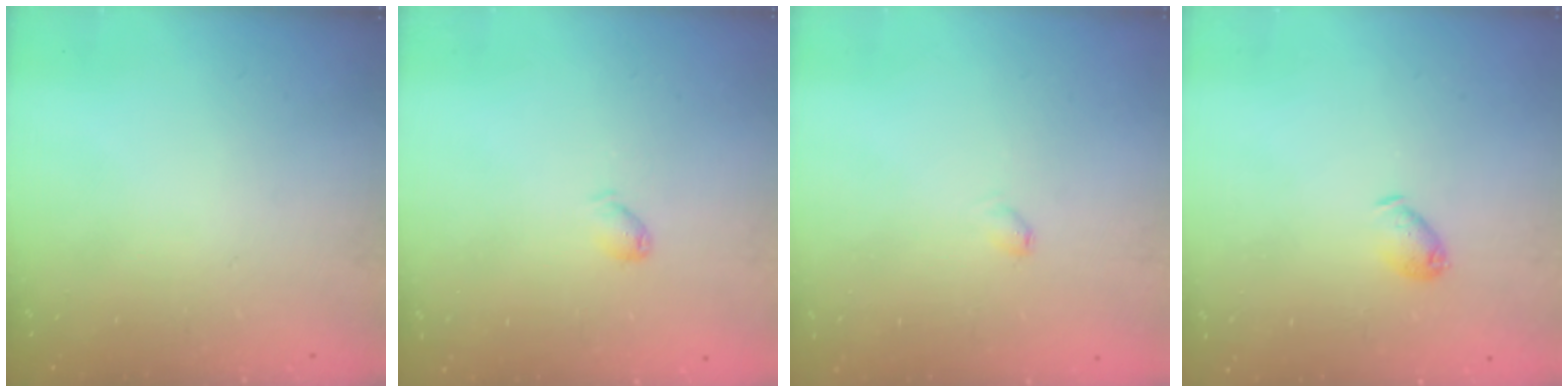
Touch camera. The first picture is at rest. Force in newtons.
{"total": 3.2, "press": 3.1, "slide": 0.4}
{"total": 2.7, "press": 2.7, "slide": 0.4}
{"total": 6.1, "press": 6.1, "slide": 0.5}